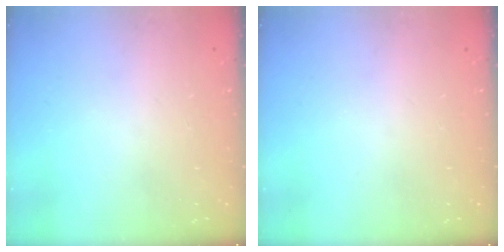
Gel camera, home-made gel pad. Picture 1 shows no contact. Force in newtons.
{"total": 0.0}